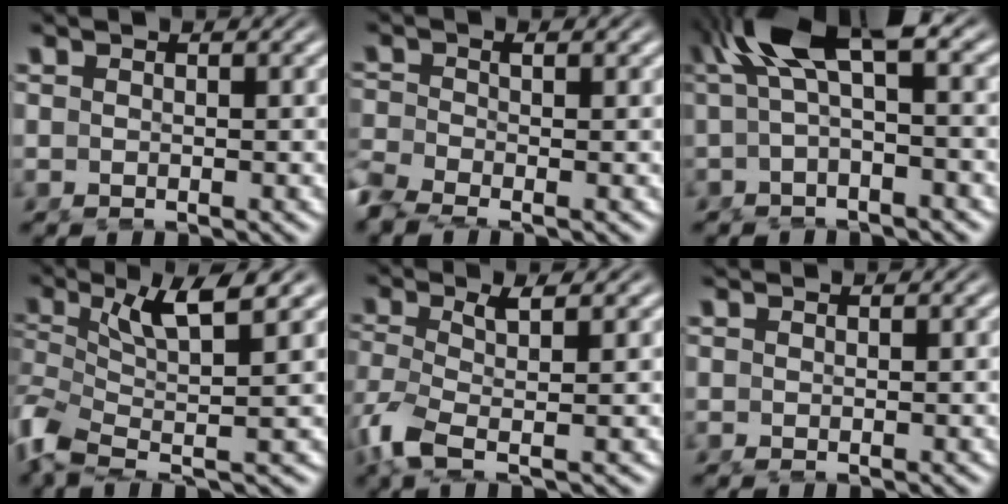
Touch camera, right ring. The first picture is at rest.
{"total": 2.8, "force": [-1.9, 1.6, 1.3], "torque": [-0.028, -0.012, -0.034]}
{"total": 9.1, "force": [2.7, 4.0, 7.7], "torque": [-0.133, 0.022, 0.030]}
{"total": 5.2, "force": [-0.4, 2.5, 4.5], "torque": [-0.113, -0.019, -0.004]}
{"total": 3.6, "force": [-1.3, 1.4, 3.0], "torque": [-0.090, -0.021, -0.016]}
{"total": 0.9, "force": [0.7, -0.5, -0.1], "torque": [0.007, 0.003, 0.016]}